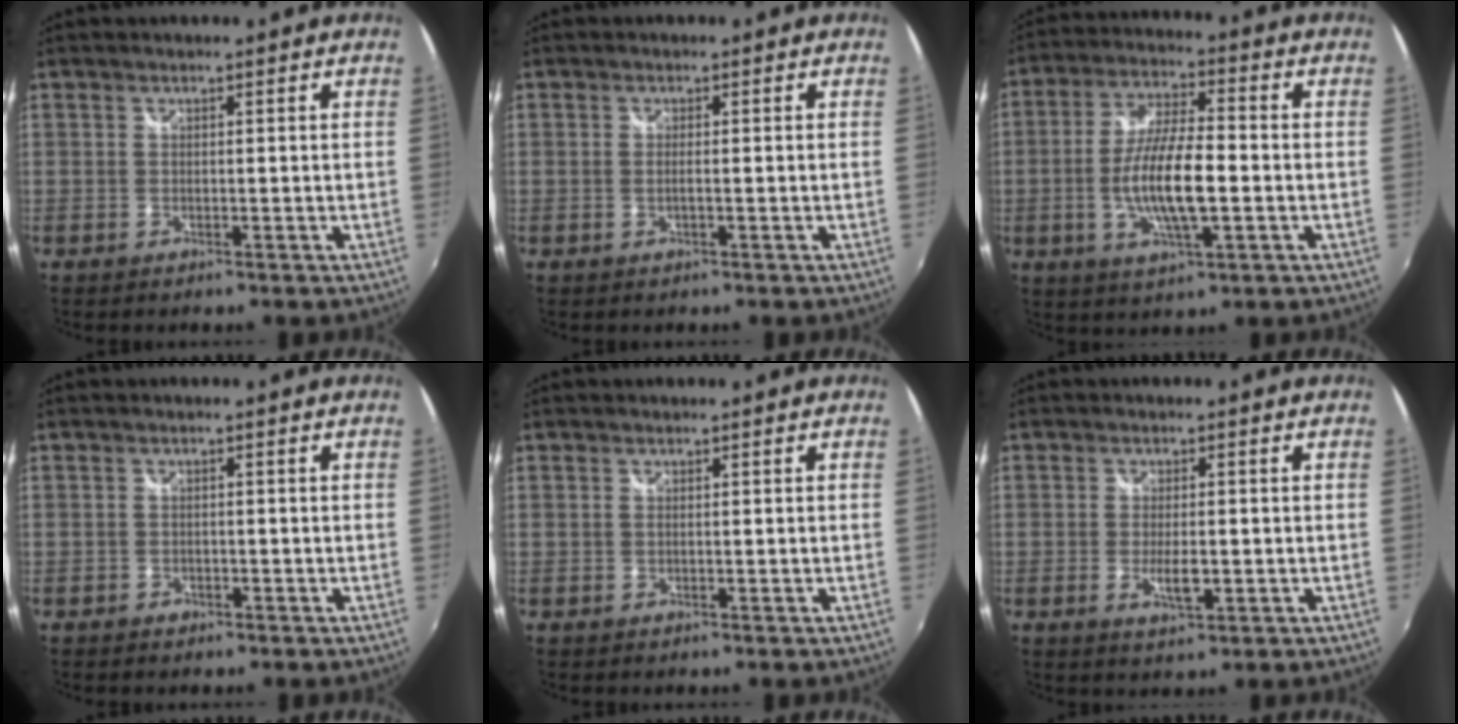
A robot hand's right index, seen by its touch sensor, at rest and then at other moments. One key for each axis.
{"total": 1.1, "fx": -0.3, "fy": 0.0, "fz": 1.1, "tx": -0.021, "ty": 0.000, "tz": -0.006}
{"total": 12.3, "fx": -2.5, "fy": 3.2, "fz": 11.6, "tx": -0.230, "ty": -0.004, "tz": -0.046}
{"total": 1.4, "fx": -1.0, "fy": 1.0, "fz": 0.2, "tx": -0.008, "ty": -0.001, "tz": -0.016}
{"total": 0.0}
{"total": 3.8, "fx": -1.1, "fy": 1.5, "fz": 3.4, "tx": -0.062, "ty": -0.011, "tz": -0.015}